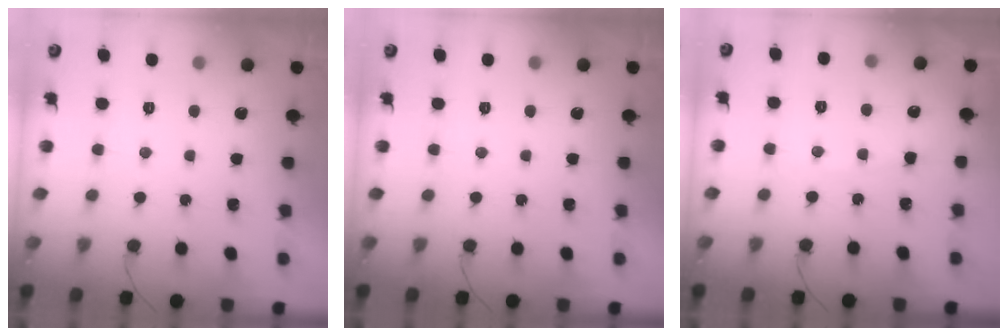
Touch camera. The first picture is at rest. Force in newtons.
{"total": 0.0}
{"total": 3.5, "press": 3.5, "slide": 0.4}